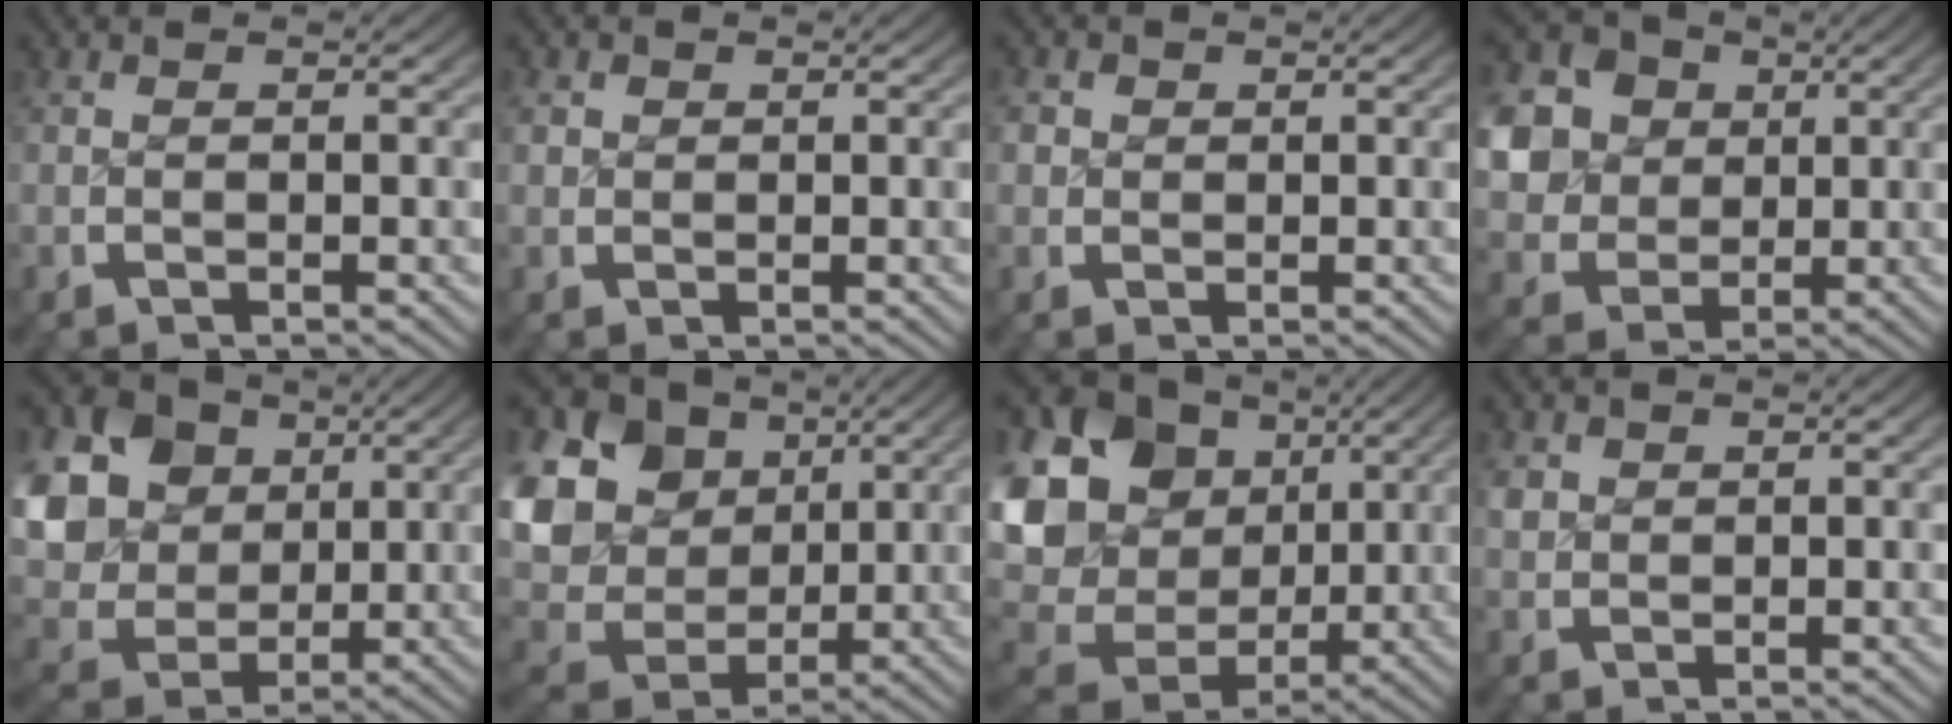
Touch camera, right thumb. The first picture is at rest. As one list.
[{"total": 1.4, "force": [0.5, 1.3, 0.4], "torque": [-0.011, -0.003, 0.011]}, {"total": 2.2, "force": [0.5, 2.0, 0.7], "torque": [-0.020, -0.005, 0.009]}, {"total": 13.9, "force": [1.8, 11.7, 7.2], "torque": [-0.163, -0.026, 0.024]}, {"total": 16.7, "force": [1.1, 14.0, 9.1], "torque": [-0.211, -0.039, 0.020]}, {"total": 16.2, "force": [1.3, 13.1, 9.4], "torque": [-0.224, -0.042, 0.030]}, {"total": 17.5, "force": [1.0, 13.6, 11.0], "torque": [-0.243, -0.048, 0.035]}, {"total": 1.8, "force": [0.6, 1.5, 0.8], "torque": [-0.021, -0.003, 0.017]}]